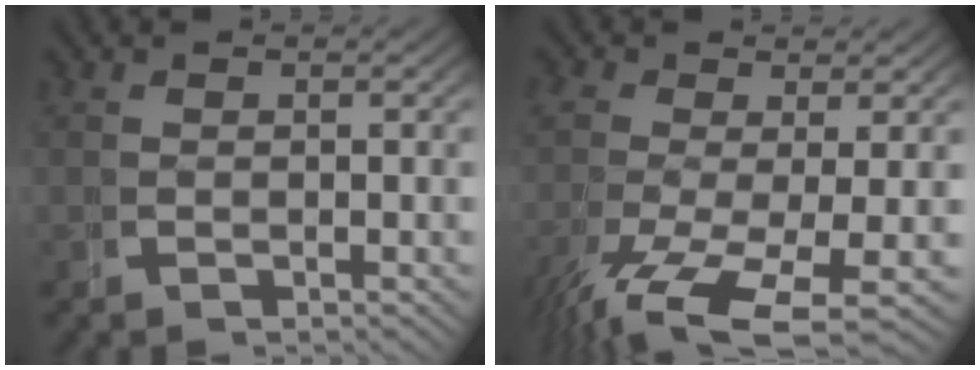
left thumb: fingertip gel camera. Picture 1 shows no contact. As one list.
[{"total": 9.0, "force": [-4.6, 4.3, 6.5], "torque": [-0.154, -0.056, -0.046]}]